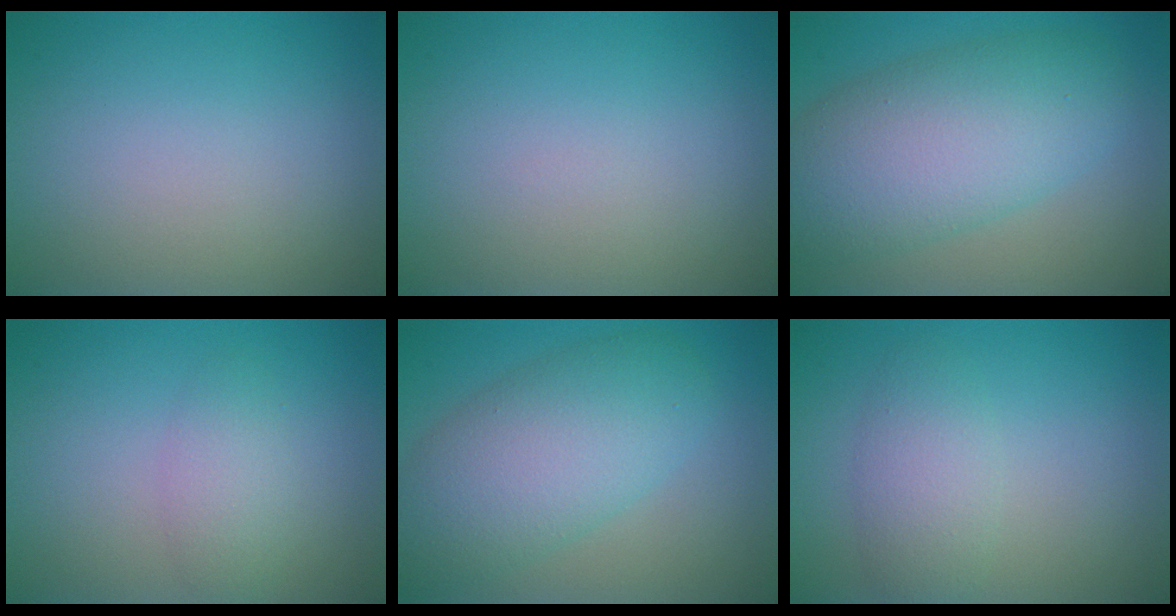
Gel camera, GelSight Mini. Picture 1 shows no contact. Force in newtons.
{"total": 0.0}
{"total": 8.8, "press": 8.8, "slide": 0.2}
{"total": 2.1, "press": 2.1, "slide": 0.1}
{"total": 7.5, "press": 7.5, "slide": 0.3}
{"total": 3.0, "press": 3.0, "slide": 0.1}